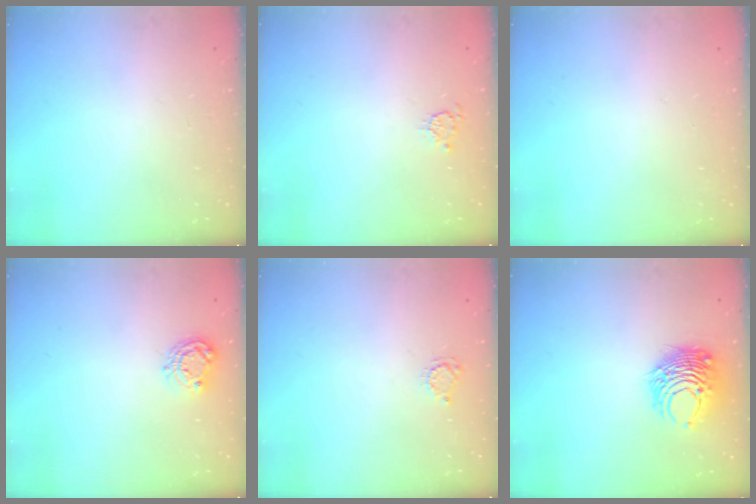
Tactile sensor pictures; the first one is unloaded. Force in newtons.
{"total": 3.6, "press": 3.5, "slide": 0.4}
{"total": 0.0}
{"total": 6.8, "press": 6.8, "slide": 0.6}
{"total": 3.9, "press": 3.8, "slide": 0.4}
{"total": 9.2, "press": 9.2, "slide": 0.5}